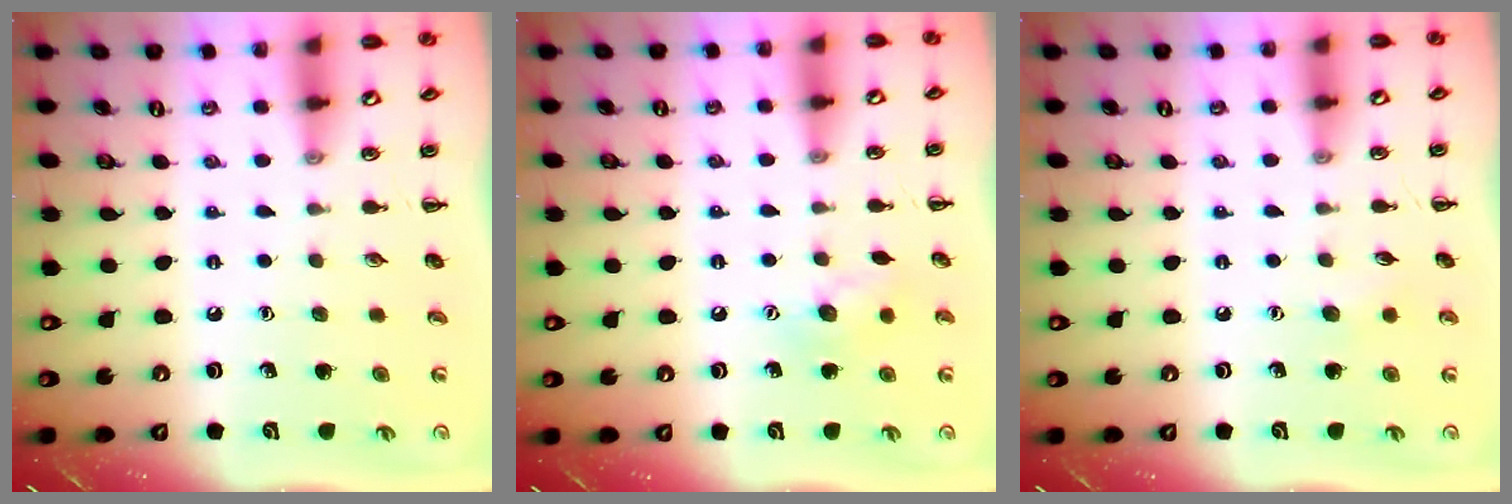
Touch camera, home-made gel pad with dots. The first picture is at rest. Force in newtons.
{"total": 8.3, "press": 8.2, "slide": 1.2}
{"total": 4.1, "press": 4.0, "slide": 0.9}